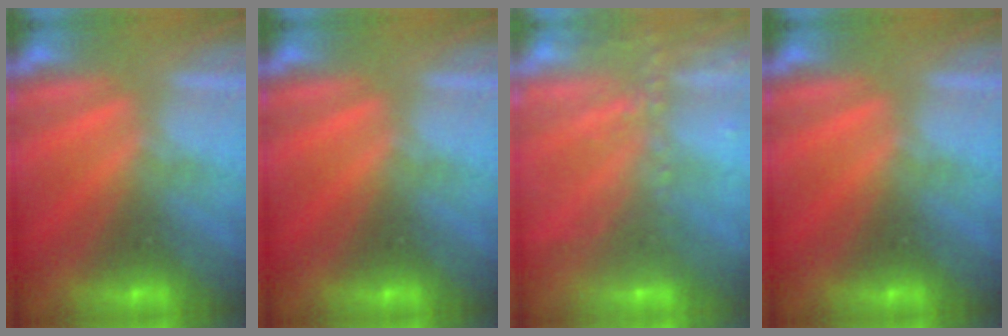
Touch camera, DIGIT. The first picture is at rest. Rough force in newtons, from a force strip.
{"total": 0.0}
{"total": 5.8}
{"total": 0.0}